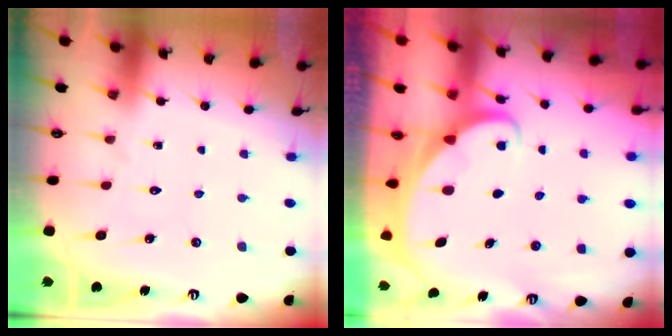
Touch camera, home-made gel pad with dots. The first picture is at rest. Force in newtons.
{"total": 2.5, "press": 2.5, "slide": 0.2}